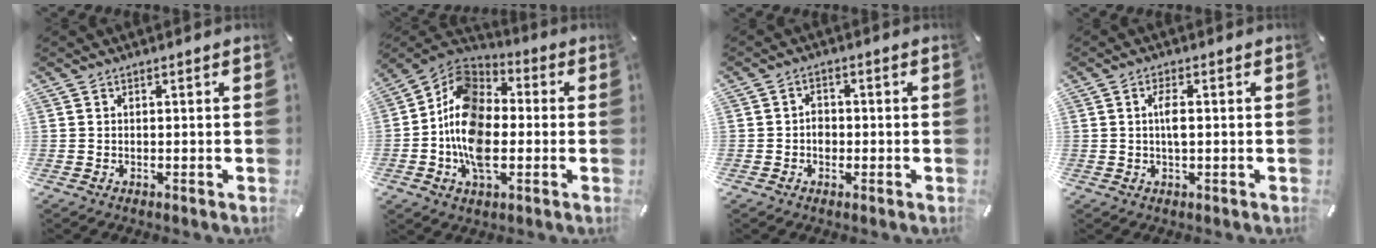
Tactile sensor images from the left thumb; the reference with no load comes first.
{"total": 14.9, "force": [-4.2, 9.5, 10.6], "torque": [-0.235, 0.012, -0.084]}
{"total": 2.8, "force": [-0.6, 2.3, 1.5], "torque": [-0.028, 0.007, -0.012]}
{"total": 3.6, "force": [0.2, 1.0, 3.4], "torque": [-0.066, 0.001, 0.002]}